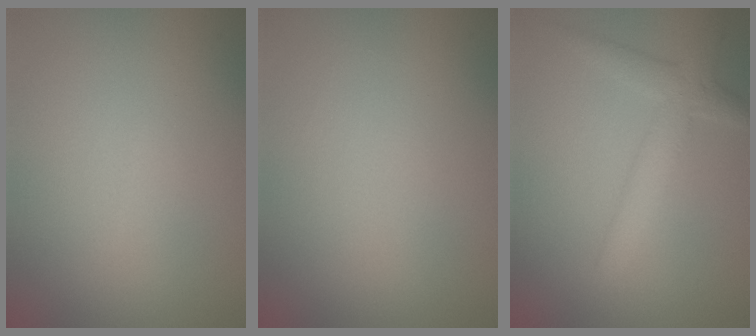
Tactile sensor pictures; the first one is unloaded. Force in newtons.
{"total": 0.0}
{"total": 2.1, "press": 2.1, "slide": 0.1}